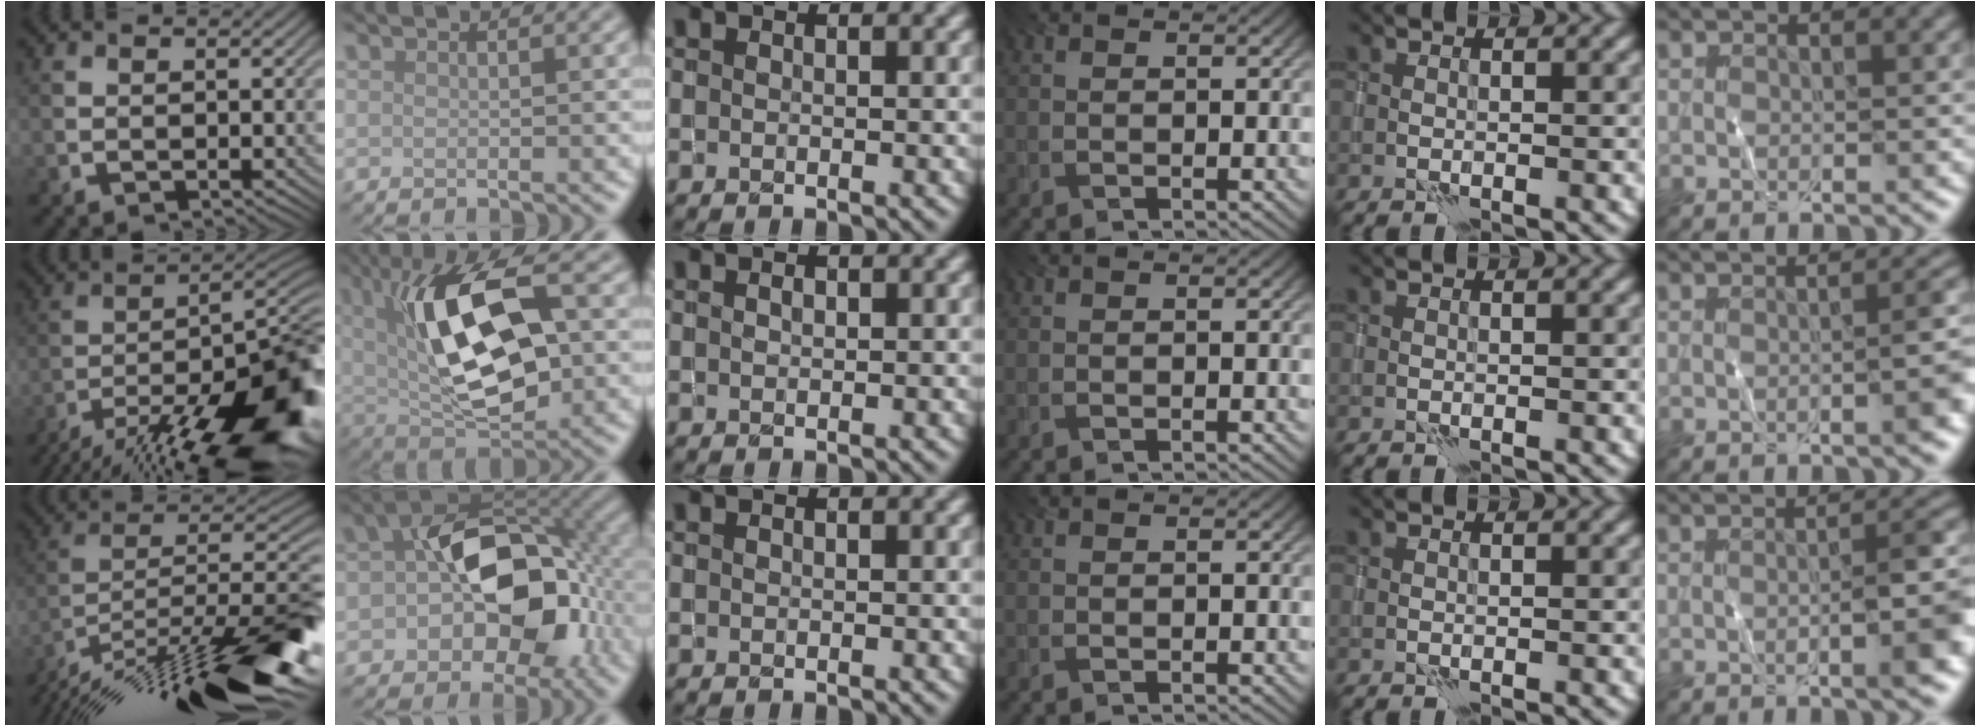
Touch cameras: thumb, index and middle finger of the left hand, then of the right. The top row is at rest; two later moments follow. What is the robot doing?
{"motion": "wrap", "object": "thread"}